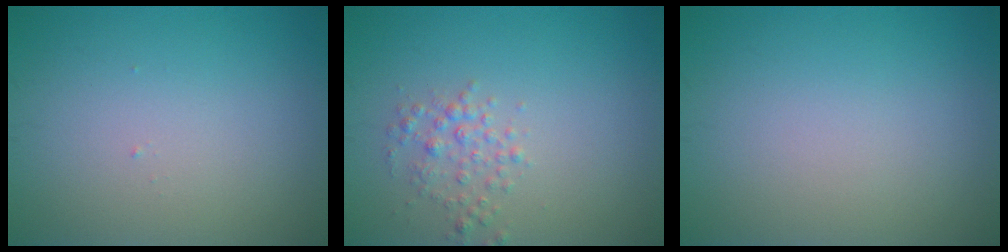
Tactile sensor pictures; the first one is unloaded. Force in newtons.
{"total": 1.9, "press": 1.9, "slide": 0.0}
{"total": 0.0}